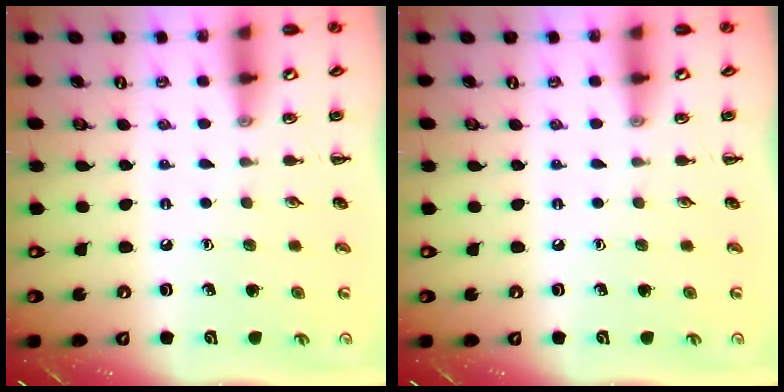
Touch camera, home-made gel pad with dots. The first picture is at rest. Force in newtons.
{"total": 0.0}